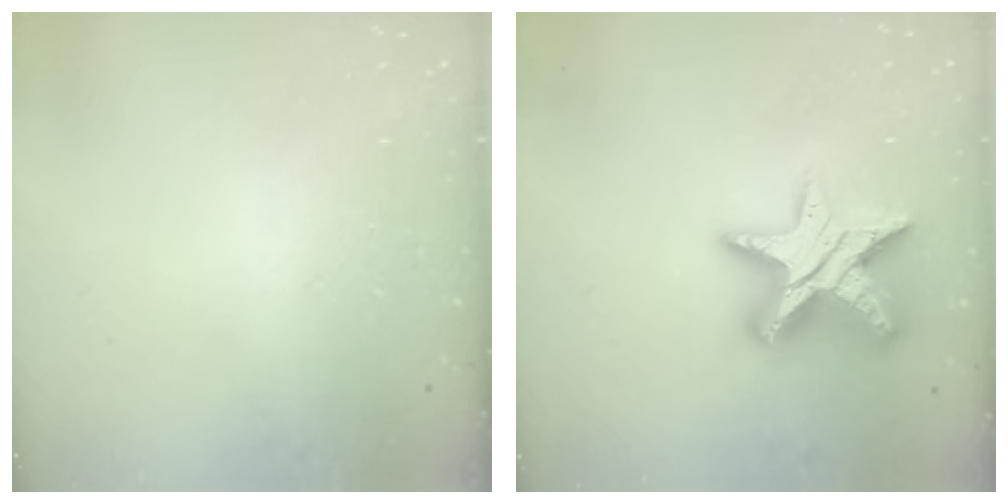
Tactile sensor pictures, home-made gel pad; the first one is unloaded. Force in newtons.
{"total": 16.2, "press": 16.2, "slide": 1.1}